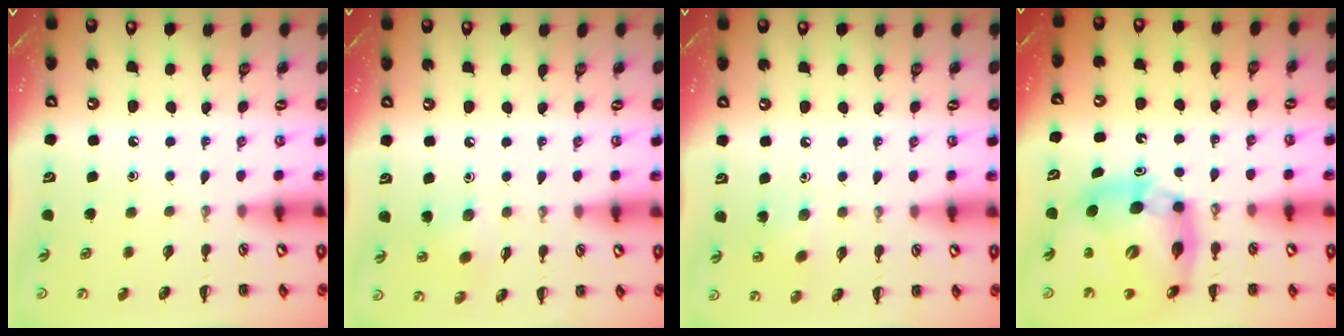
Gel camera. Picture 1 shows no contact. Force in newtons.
{"total": 3.3, "press": 3.2, "slide": 0.8}
{"total": 3.5, "press": 3.3, "slide": 1.1}
{"total": 14.1, "press": 13.5, "slide": 4.2}